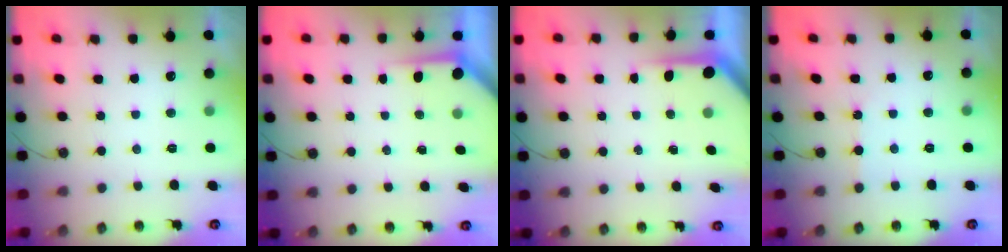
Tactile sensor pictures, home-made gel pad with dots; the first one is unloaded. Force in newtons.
{"total": 3.7, "press": 3.7, "slide": 0.4}
{"total": 3.8, "press": 3.8, "slide": 0.4}
{"total": 1.9, "press": 1.9, "slide": 0.4}